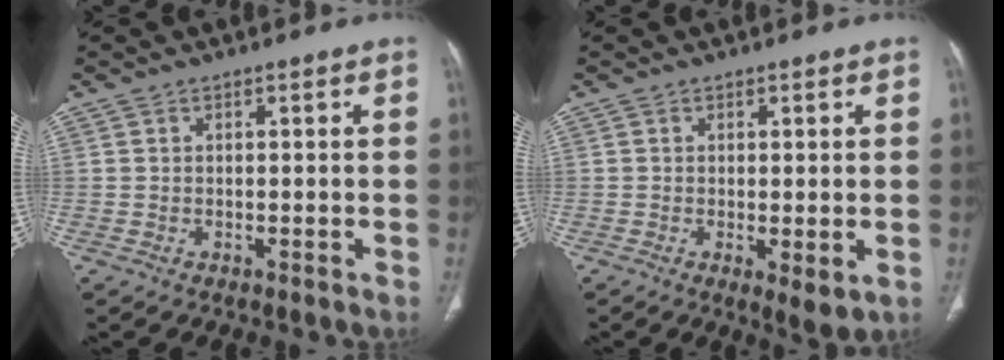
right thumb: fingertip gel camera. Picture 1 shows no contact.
{"total": 3.9, "force": [-0.8, 1.3, 3.6], "torque": [-0.058, -0.015, -0.010]}